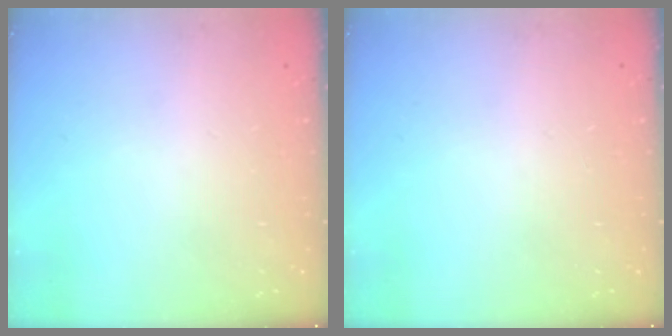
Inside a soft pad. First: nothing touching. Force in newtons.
{"total": 0.0}